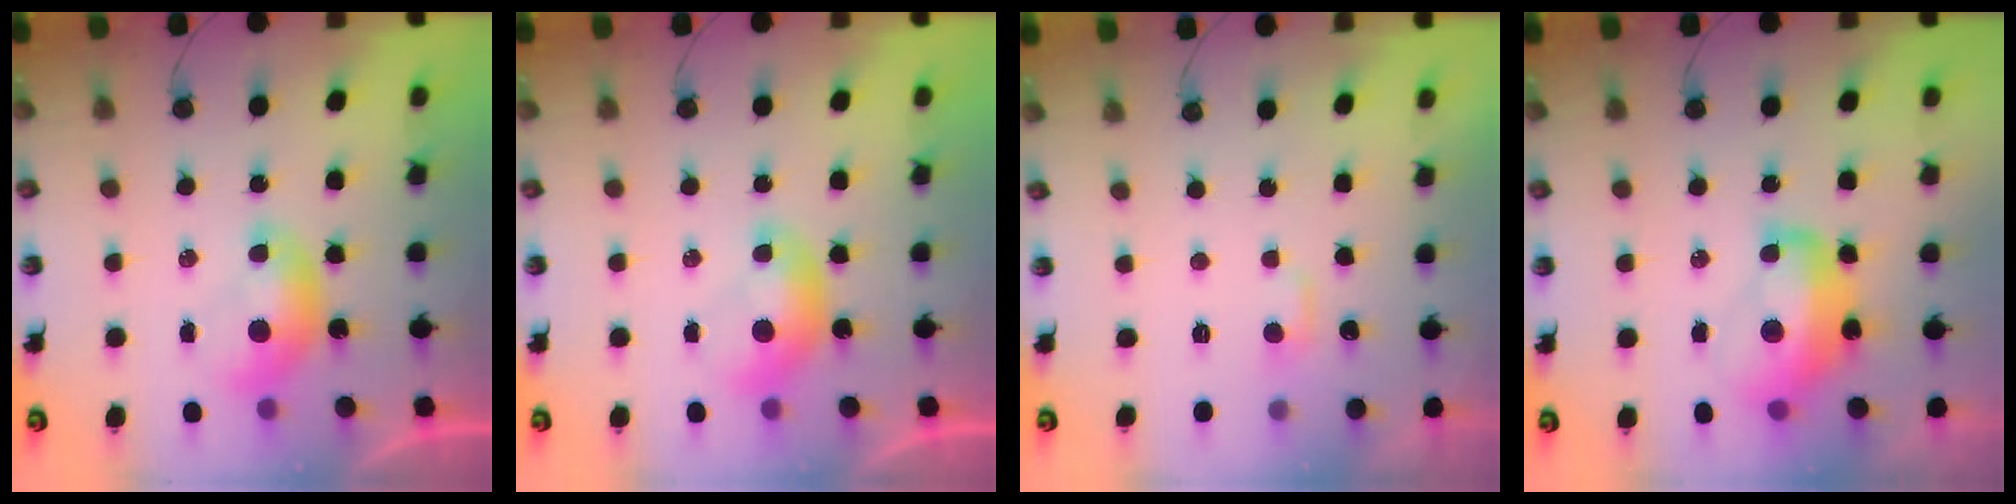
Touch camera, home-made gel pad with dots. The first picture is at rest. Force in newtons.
{"total": 0.0}
{"total": 2.0, "press": 2.0, "slide": 0.4}
{"total": 7.9, "press": 7.7, "slide": 1.4}